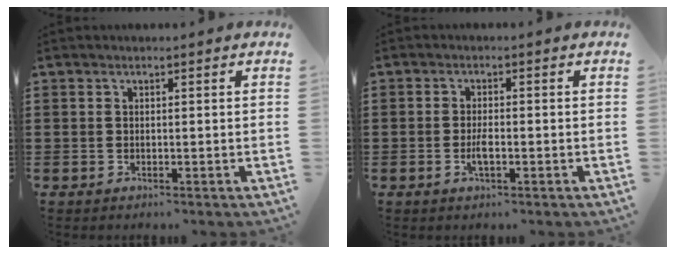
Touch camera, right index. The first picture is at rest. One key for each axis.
{"total": 2.6, "fx": -0.8, "fy": 0.7, "fz": 2.4, "tx": -0.050, "ty": -0.003, "tz": -0.016}